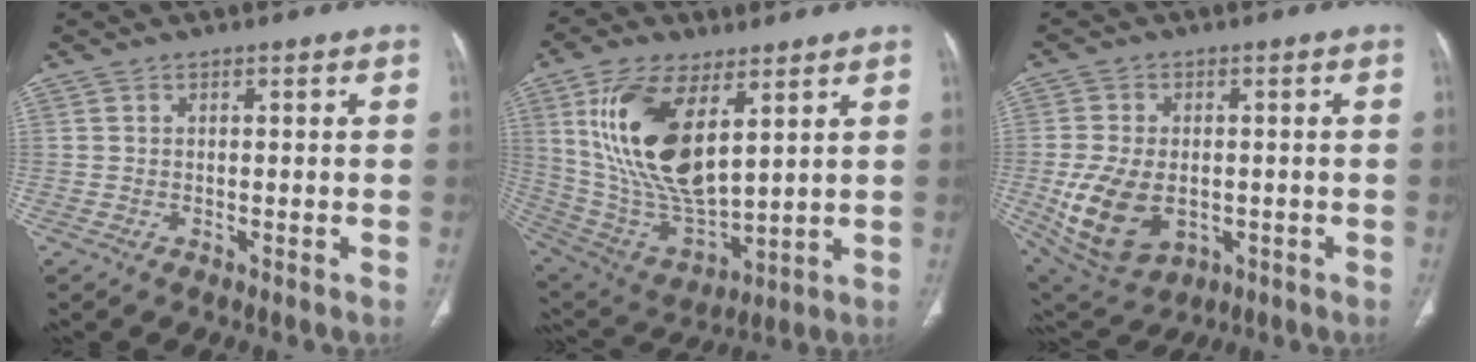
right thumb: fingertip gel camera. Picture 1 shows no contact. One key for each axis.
{"total": 20.4, "fx": 7.2, "fy": 9.5, "fz": 16.6, "tx": -0.314, "ty": -0.031, "tz": 0.149}
{"total": 13.3, "fx": -2.4, "fy": 8.8, "fz": 9.7, "tx": -0.177, "ty": -0.003, "tz": -0.020}